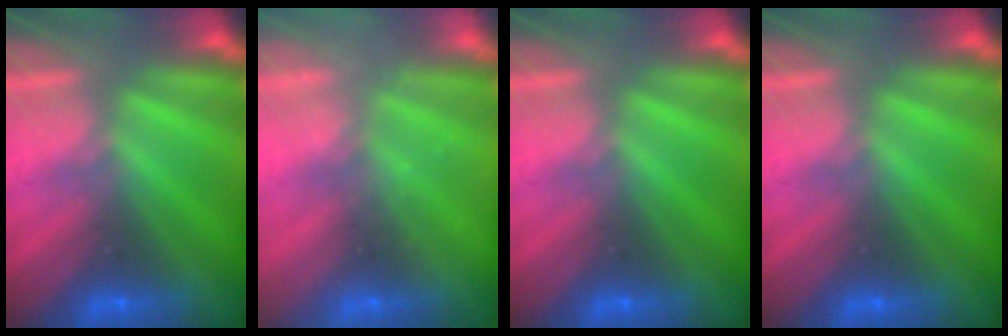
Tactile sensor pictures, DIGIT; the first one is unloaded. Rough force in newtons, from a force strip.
{"total": 2.2}
{"total": 0.0}
{"total": 0.0}